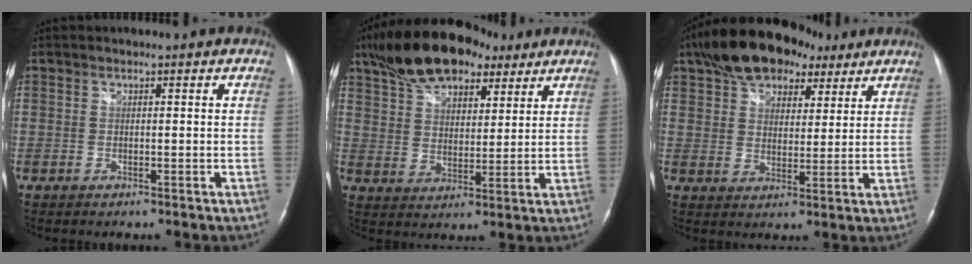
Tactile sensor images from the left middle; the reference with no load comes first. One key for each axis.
{"total": 16.1, "fx": 11.1, "fy": 7.3, "fz": 9.1, "tx": -0.173, "ty": 0.039, "tz": 0.194}
{"total": 13.9, "fx": 9.2, "fy": 7.5, "fz": 7.2, "tx": -0.126, "ty": 0.043, "tz": 0.153}